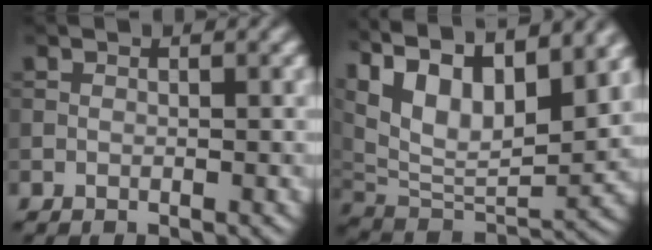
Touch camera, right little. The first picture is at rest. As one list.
[{"total": 15.7, "force": [8.2, 7.1, 11.3], "torque": [-0.218, 0.044, 0.126]}]